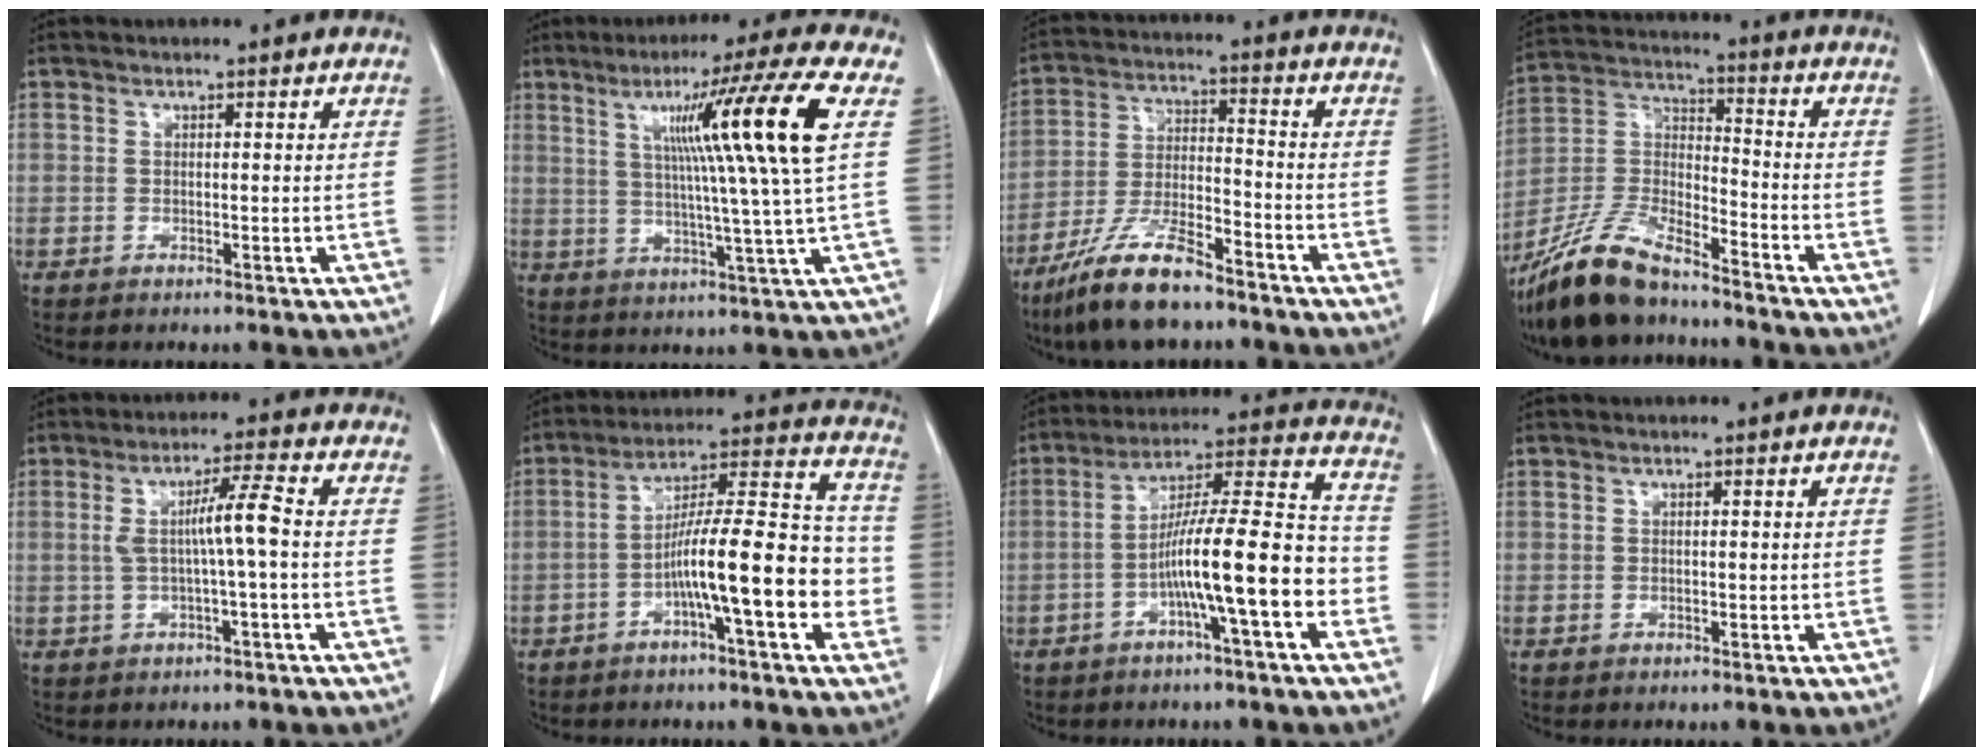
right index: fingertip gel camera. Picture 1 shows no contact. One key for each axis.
{"total": 15.7, "fx": 4.6, "fy": -2.9, "fz": 14.7, "tx": -0.219, "ty": 0.009, "tz": 0.070}
{"total": 12.9, "fx": -9.6, "fy": 2.8, "fz": 8.1, "tx": -0.166, "ty": -0.018, "tz": -0.179}
{"total": 15.7, "fx": -12.5, "fy": 4.0, "fz": 8.6, "tx": -0.184, "ty": -0.007, "tz": -0.239}
{"total": 6.2, "fx": -0.1, "fy": 0.1, "fz": 6.2, "tx": -0.115, "ty": 0.017, "tz": 0.002}
{"total": 15.5, "fx": -3.9, "fy": 2.5, "fz": 14.8, "tx": -0.234, "ty": 0.029, "tz": -0.060}
{"total": 14.5, "fx": -4.5, "fy": 1.1, "fz": 13.8, "tx": -0.229, "ty": 0.025, "tz": -0.075}
{"total": 0.0}